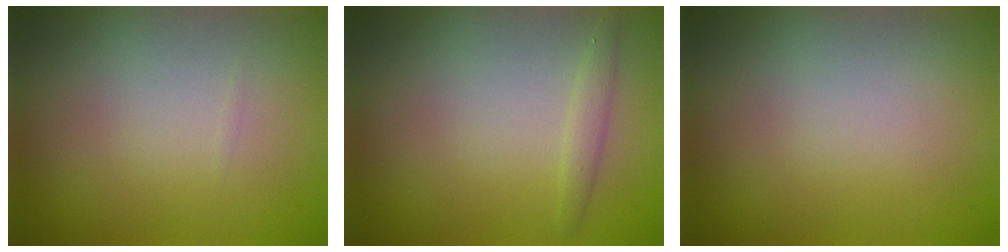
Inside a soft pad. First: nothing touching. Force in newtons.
{"total": 1.1, "press": 1.1, "slide": 0.0}
{"total": 0.0}